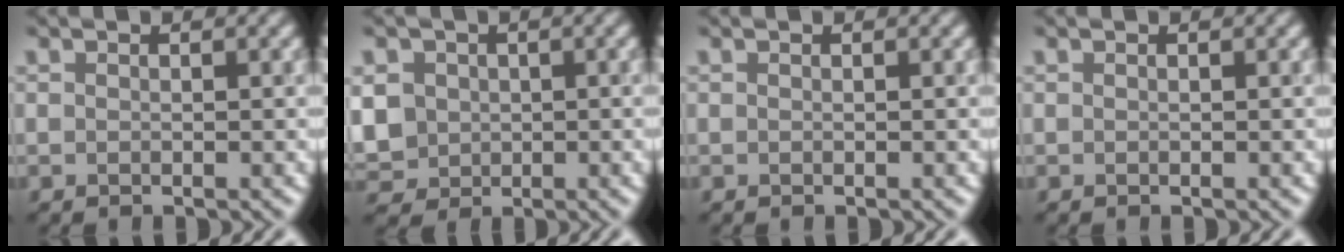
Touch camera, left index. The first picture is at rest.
{"total": 5.3, "force": [0.0, 4.7, 2.4], "torque": [-0.060, 0.008, -0.010]}
{"total": 0.0}
{"total": 0.0}